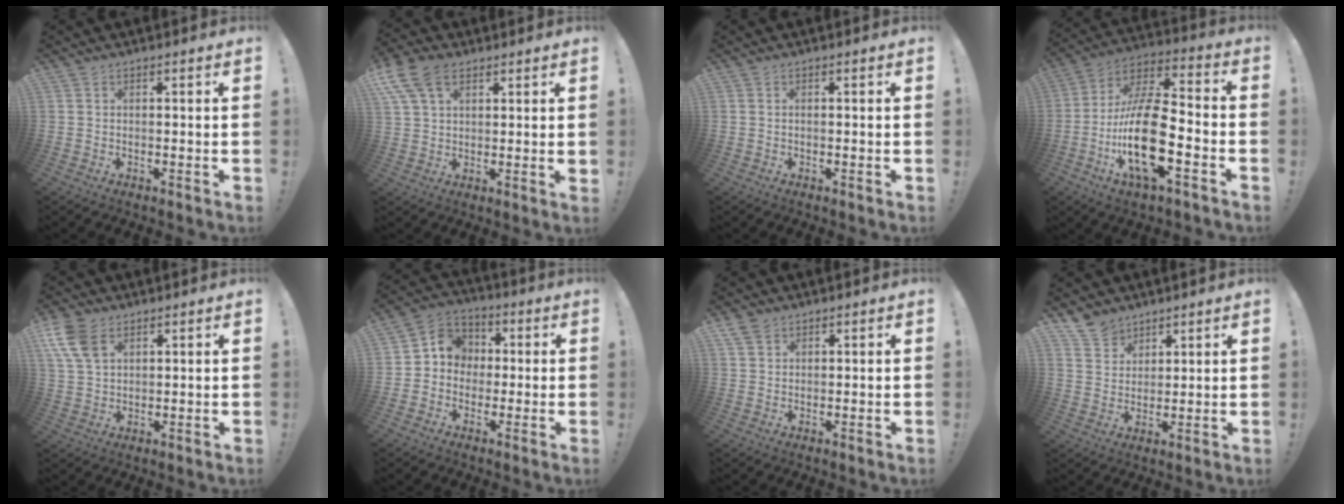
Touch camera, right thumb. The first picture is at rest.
{"total": 10.3, "force": [5.1, 6.1, 6.6], "torque": [-0.123, -0.008, 0.102]}
{"total": 0.0}
{"total": 22.7, "force": [-6.2, 9.2, 19.8], "torque": [-0.379, 0.030, -0.104]}
{"total": 9.6, "force": [4.8, 5.9, 5.8], "torque": [-0.115, -0.014, 0.095]}
{"total": 8.1, "force": [-0.4, 7.6, 2.6], "torque": [-0.033, 0.016, 0.001]}
{"total": 3.1, "force": [2.3, 1.8, 1.1], "torque": [-0.020, -0.010, 0.044]}
{"total": 7.9, "force": [6.3, 4.7, 1.0], "torque": [-0.022, -0.044, 0.124]}